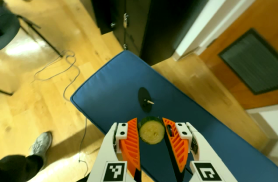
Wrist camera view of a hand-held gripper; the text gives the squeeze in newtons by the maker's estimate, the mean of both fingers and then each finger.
{"total": 7.7, "left": 7.8, "right": 7.6}